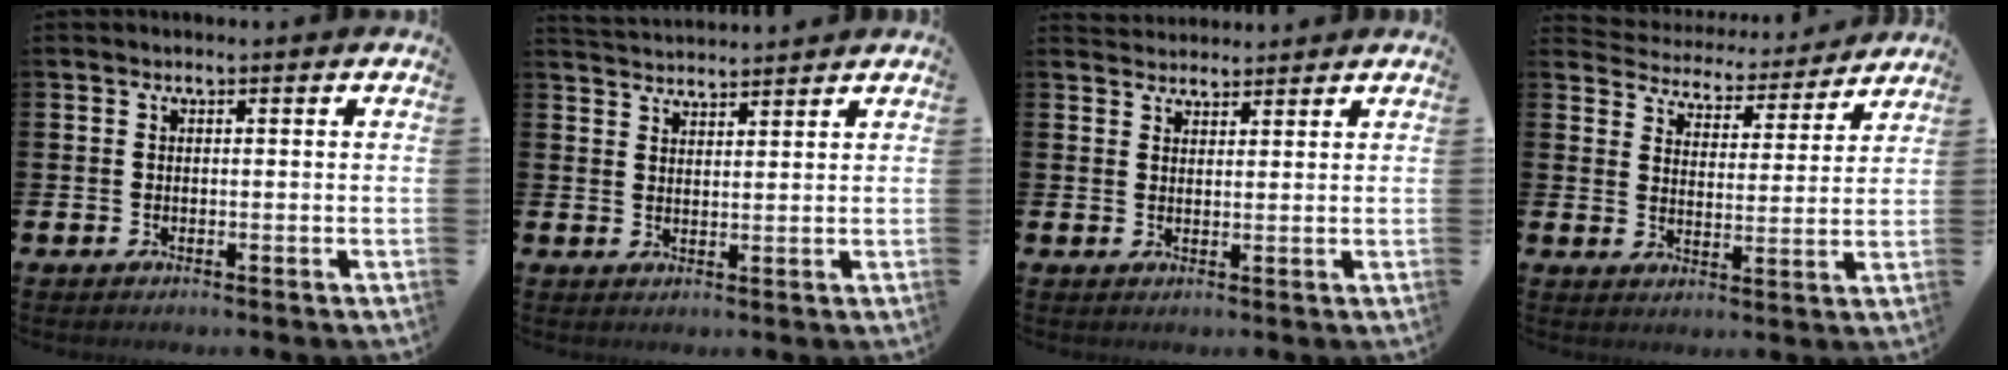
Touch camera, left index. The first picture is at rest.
{"total": 3.2, "force": [3.2, 0.1, -0.1], "torque": [-0.003, -0.019, 0.059]}
{"total": 2.7, "force": [2.6, 0.7, -0.1], "torque": [-0.003, -0.008, 0.049]}
{"total": 4.6, "force": [4.4, 1.2, 0.0], "torque": [-0.023, -0.042, 0.071]}